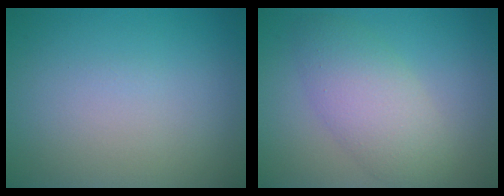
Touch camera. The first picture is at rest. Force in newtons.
{"total": 4.6, "press": 4.6, "slide": 0.0}